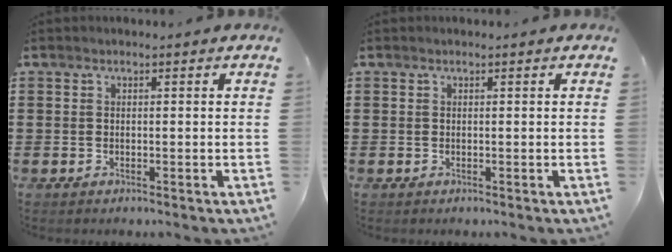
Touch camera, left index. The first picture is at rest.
{"total": 0.0}